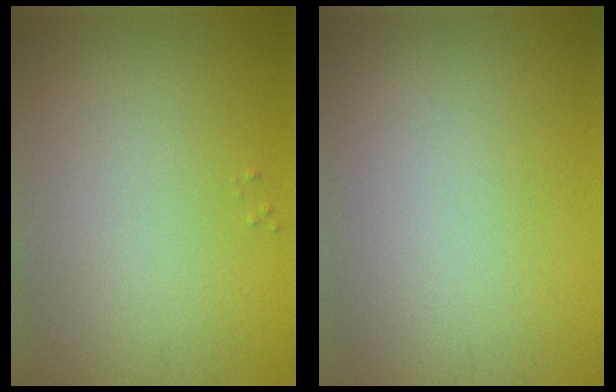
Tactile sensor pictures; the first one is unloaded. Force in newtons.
{"total": 0.0}